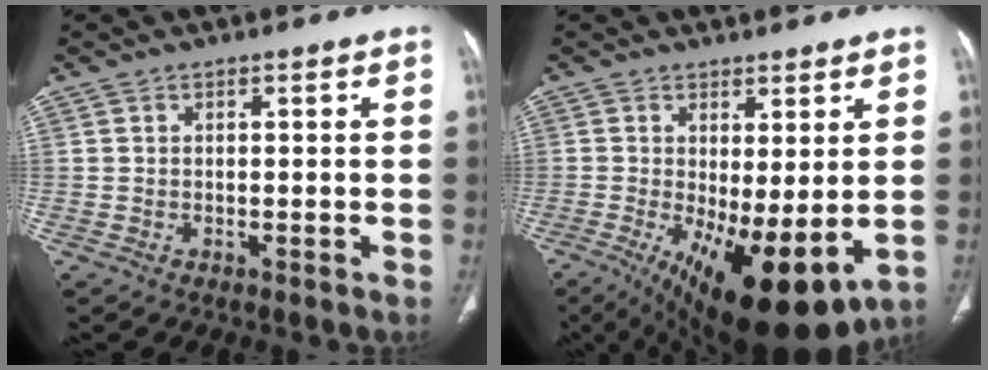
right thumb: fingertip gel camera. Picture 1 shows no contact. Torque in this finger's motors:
{"motor_torque": [-0.31, 1.05, 0.09, -0.04, 0.46]}